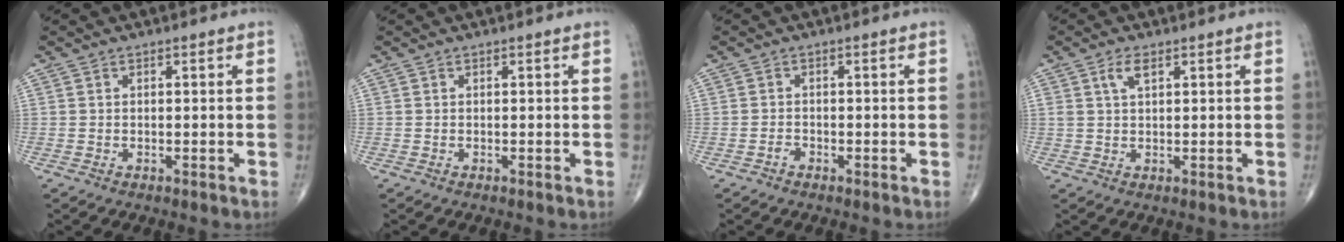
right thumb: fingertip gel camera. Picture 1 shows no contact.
{"total": 0.0}
{"total": 1.0, "force": [-0.8, 0.6, 0.3], "torque": [-0.004, 0.003, -0.017]}
{"total": 2.9, "force": [1.5, 1.3, 2.2], "torque": [-0.043, 0.000, 0.032]}